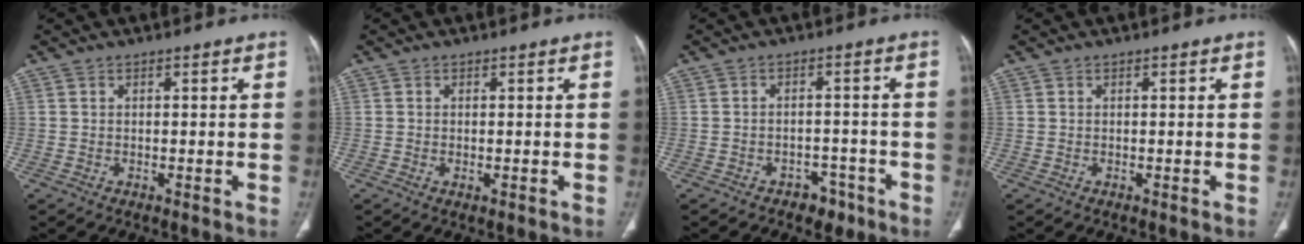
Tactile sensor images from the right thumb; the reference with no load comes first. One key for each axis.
{"total": 0.9, "fx": -0.3, "fy": 0.3, "fz": 0.7, "tx": -0.015, "ty": -0.003, "tz": -0.001}
{"total": 4.5, "fx": -3.0, "fy": 2.9, "fz": 1.5, "tx": -0.007, "ty": 0.025, "tz": -0.038}
{"total": 0.0}